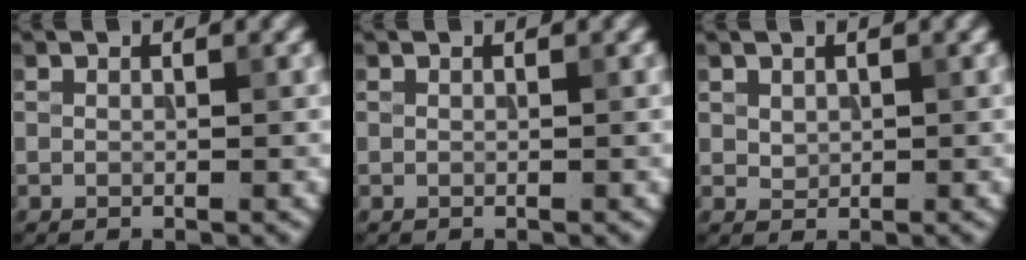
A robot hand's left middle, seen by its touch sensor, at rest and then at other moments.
{"total": 0.0}
{"total": 0.9, "force": [0.4, 0.7, 0.3], "torque": [-0.005, -0.003, 0.013]}